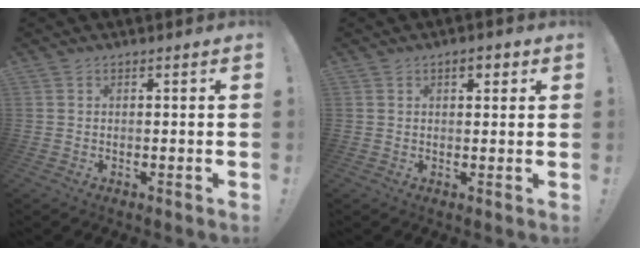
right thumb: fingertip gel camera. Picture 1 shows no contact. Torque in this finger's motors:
{"motor_torque": [-0.07, 0.21, 0.65, 0.09, 0.00]}